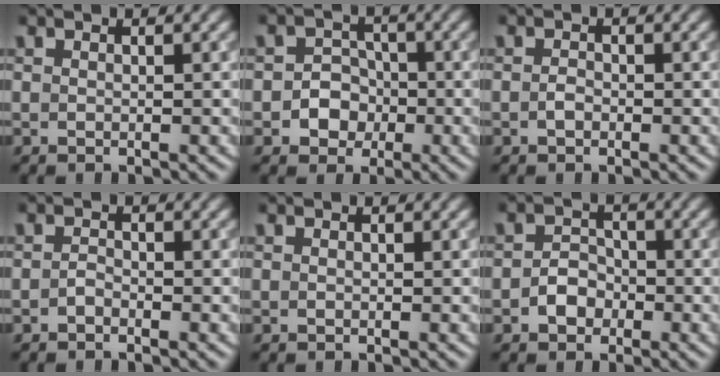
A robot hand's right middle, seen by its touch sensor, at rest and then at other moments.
{"total": 3.2, "force": [-0.9, 2.8, 1.2], "torque": [0.012, 0.001, -0.031]}
{"total": 0.9, "force": [-0.3, 0.6, 0.6], "torque": [-0.014, 0.000, -0.008]}
{"total": 0.8, "force": [-0.5, 0.4, 0.5], "torque": [-0.011, 0.001, -0.012]}
{"total": 0.0}
{"total": 2.3, "force": [-1.0, 1.8, 1.1], "torque": [-0.016, 0.004, -0.020]}